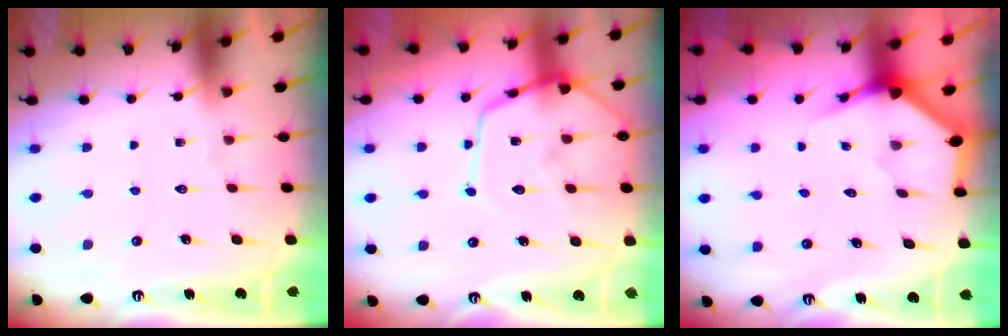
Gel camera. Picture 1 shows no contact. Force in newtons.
{"total": 13.0, "press": 13.0, "slide": 1.3}
{"total": 3.6, "press": 3.6, "slide": 0.1}